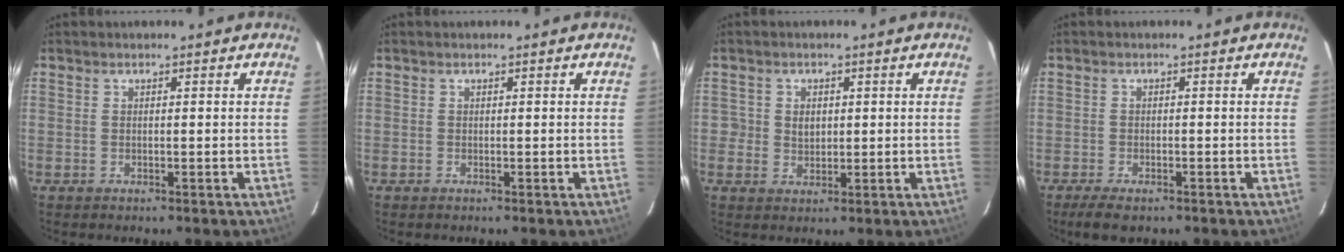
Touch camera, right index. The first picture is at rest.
{"total": 0.0}
{"total": 3.0, "force": [0.2, 2.9, 0.9], "torque": [-0.019, 0.006, 0.004]}
{"total": 4.4, "force": [-3.3, 1.5, 2.6], "torque": [-0.063, -0.017, -0.056]}